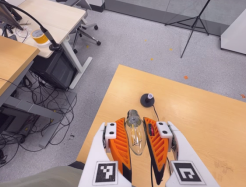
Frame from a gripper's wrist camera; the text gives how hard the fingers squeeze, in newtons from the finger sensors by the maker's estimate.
{"total": 20.4, "left": 22.3, "right": 18.5}